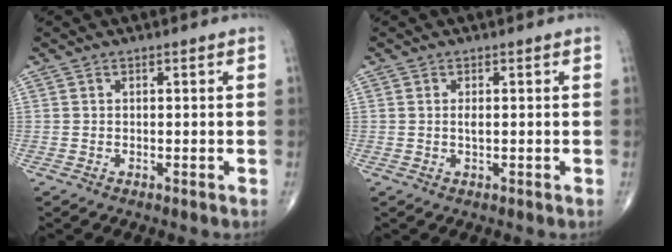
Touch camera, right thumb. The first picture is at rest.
{"total": 1.2, "force": [0.2, 0.4, 1.1], "torque": [-0.023, -0.002, 0.004]}